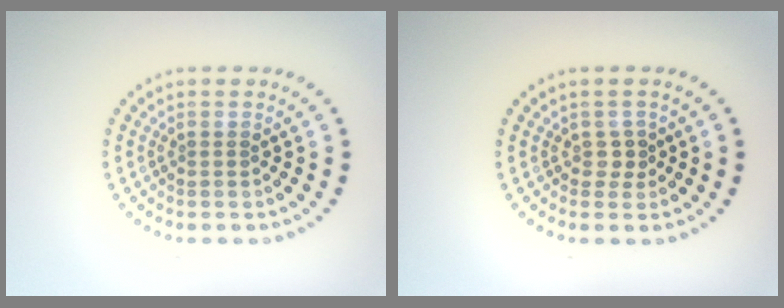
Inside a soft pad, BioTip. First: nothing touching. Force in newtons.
{"total": 1.2, "press": 1.0, "slide": 0.6}